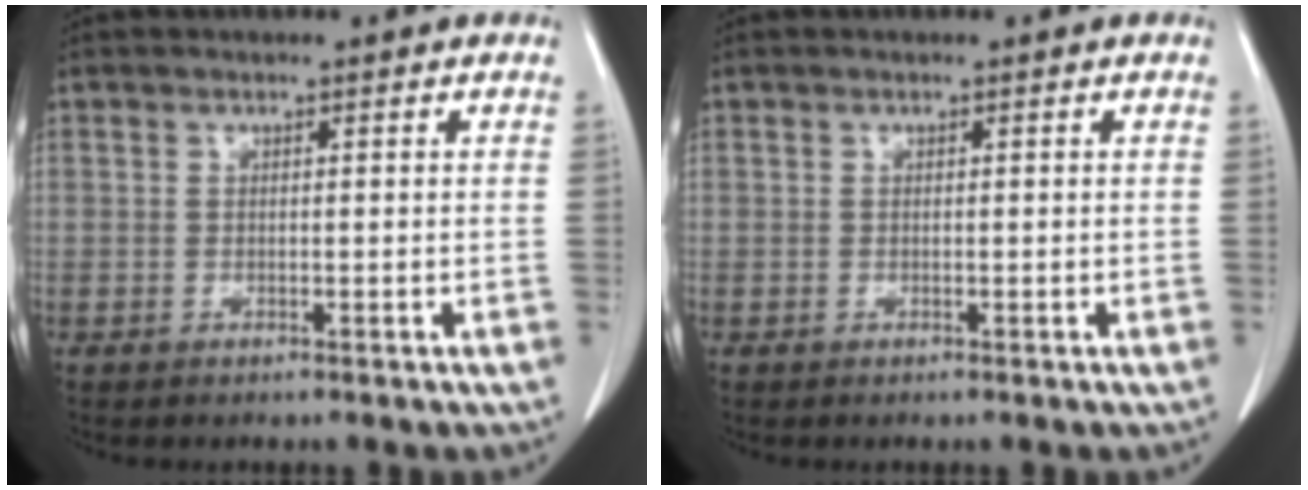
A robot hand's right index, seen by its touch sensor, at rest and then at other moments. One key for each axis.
{"total": 0.0}